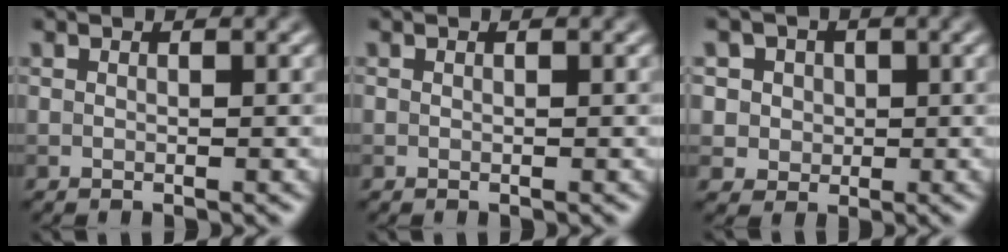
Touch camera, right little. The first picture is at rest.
{"total": 0.0}
{"total": 6.0, "force": [2.3, 5.0, 2.2], "torque": [-0.030, 0.018, 0.022]}